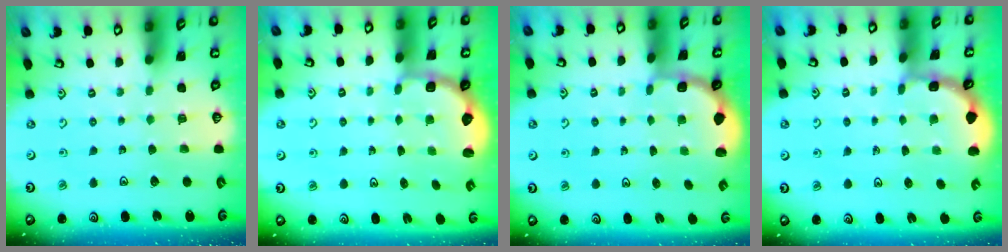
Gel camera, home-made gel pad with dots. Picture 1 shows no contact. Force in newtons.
{"total": 2.9, "press": 2.4, "slide": 1.6}
{"total": 1.8, "press": 1.6, "slide": 0.7}
{"total": 2.1, "press": 2.1, "slide": 0.2}